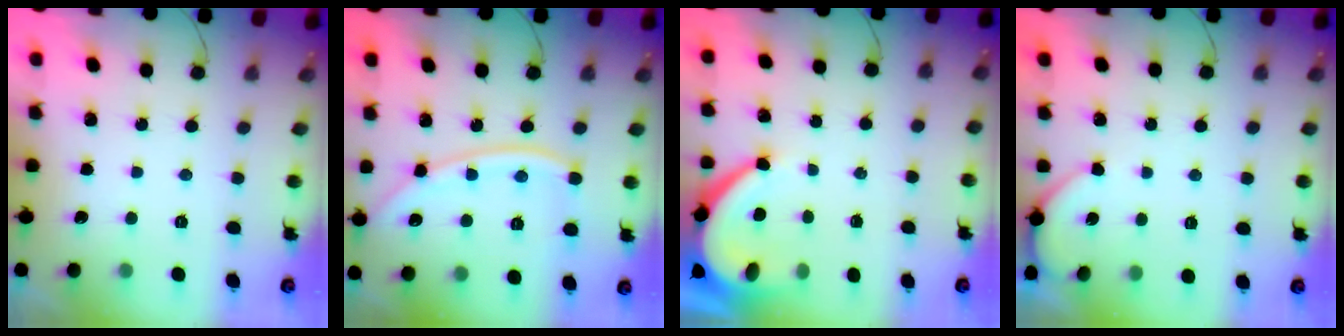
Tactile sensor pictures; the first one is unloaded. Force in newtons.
{"total": 12.8, "press": 12.7, "slide": 1.5}
{"total": 8.9, "press": 8.9, "slide": 0.9}
{"total": 2.3, "press": 2.2, "slide": 0.4}